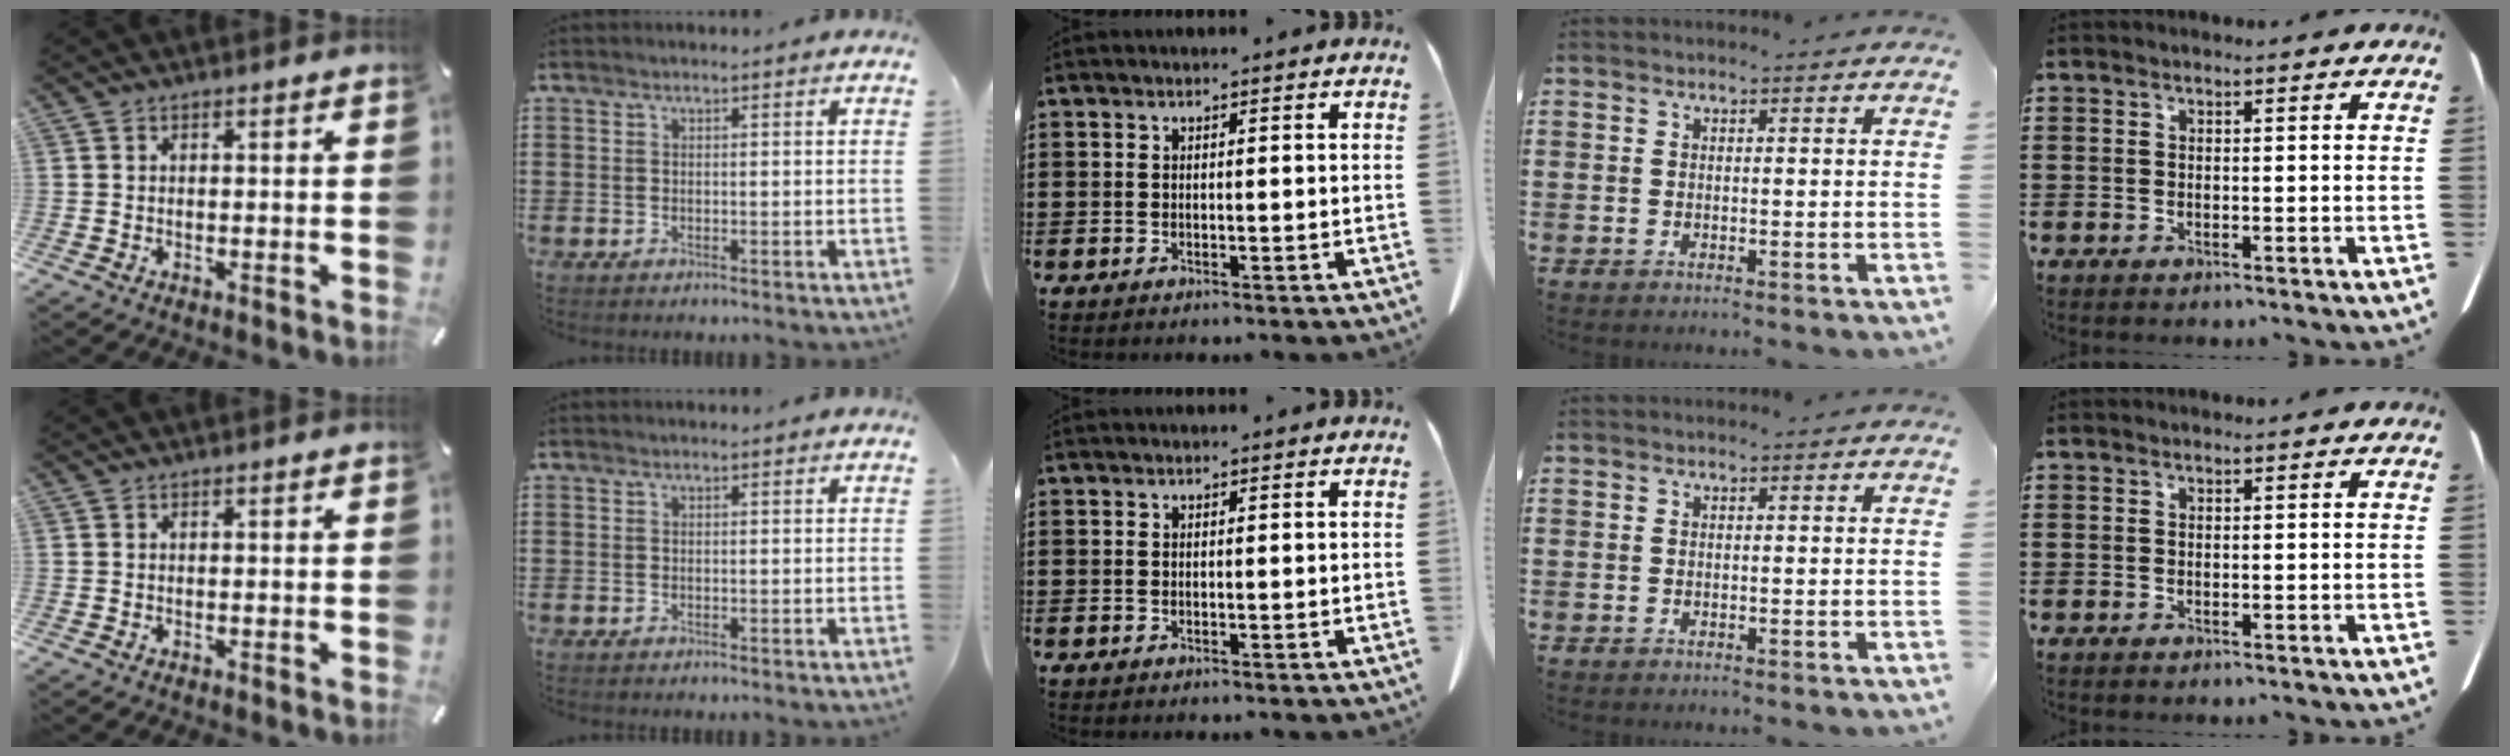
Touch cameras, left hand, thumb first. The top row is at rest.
{}